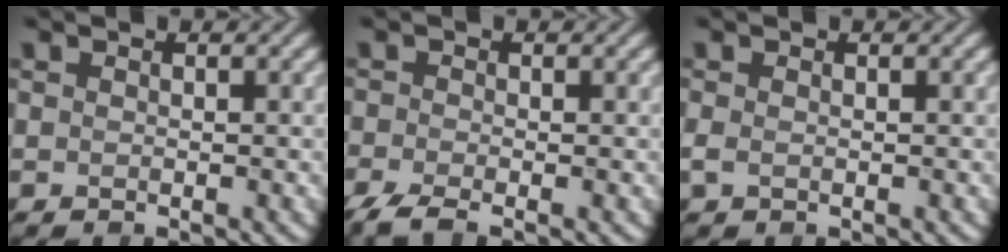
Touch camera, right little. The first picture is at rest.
{"total": 3.1, "force": [-2.1, 0.8, 2.1], "torque": [-0.048, -0.008, -0.051]}
{"total": 0.8, "force": [-0.2, 0.4, 0.7], "torque": [-0.021, -0.003, -0.004]}